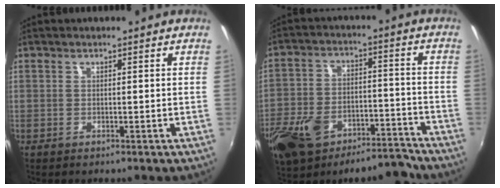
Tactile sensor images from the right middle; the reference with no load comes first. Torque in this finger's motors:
{"motor_torque": [1.08, -1.06, 0.21, 0.14]}